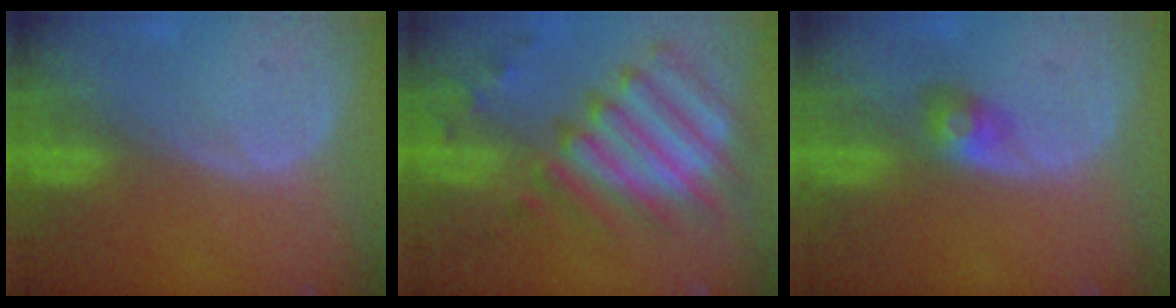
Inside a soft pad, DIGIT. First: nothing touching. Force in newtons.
{"total": 11.9, "press": 10.3, "slide": 5.9}
{"total": 3.0, "press": 2.6, "slide": 1.4}